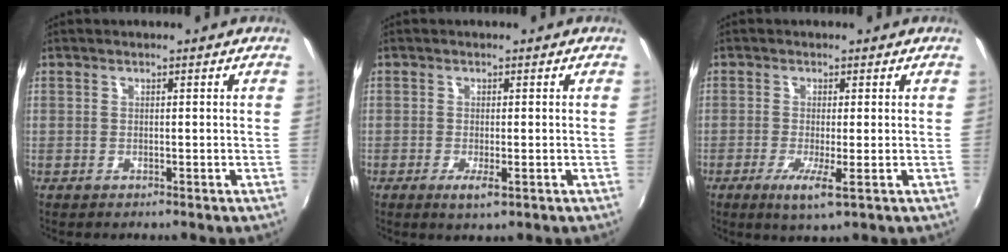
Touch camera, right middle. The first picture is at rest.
{"total": 2.6, "force": [-0.9, 0.4, 2.4], "torque": [-0.048, -0.008, -0.014]}
{"total": 4.2, "force": [-1.3, -0.1, 4.0], "torque": [-0.085, -0.013, -0.026]}